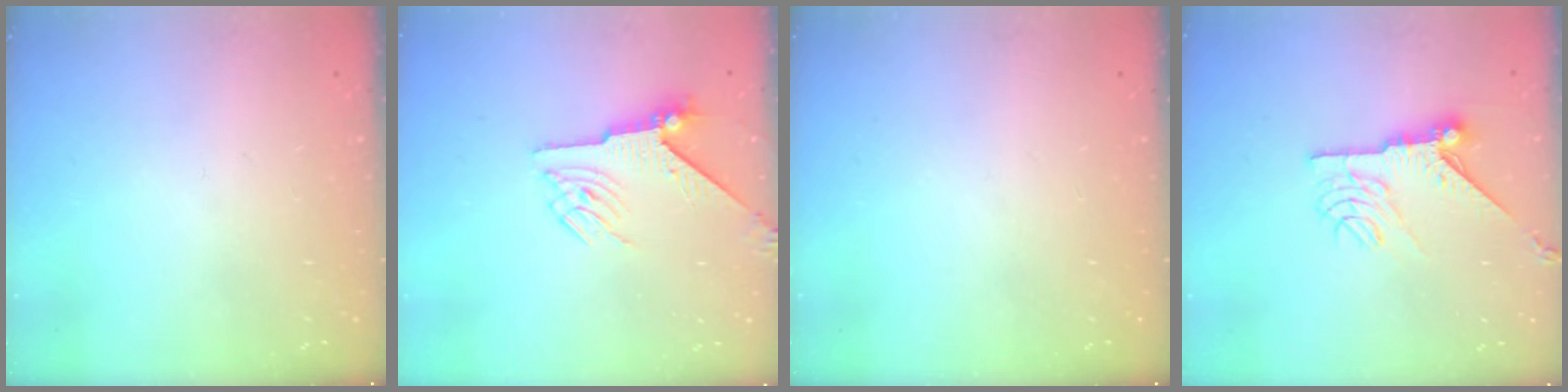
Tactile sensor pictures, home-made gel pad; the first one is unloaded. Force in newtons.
{"total": 5.4, "press": 5.4, "slide": 0.8}
{"total": 0.0}
{"total": 10.5, "press": 10.5, "slide": 0.4}